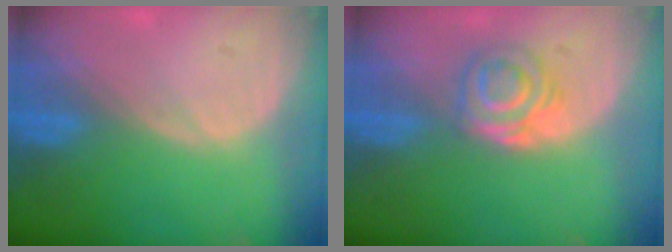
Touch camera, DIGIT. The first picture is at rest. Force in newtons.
{"total": 5.2, "press": 4.8, "slide": 1.9}